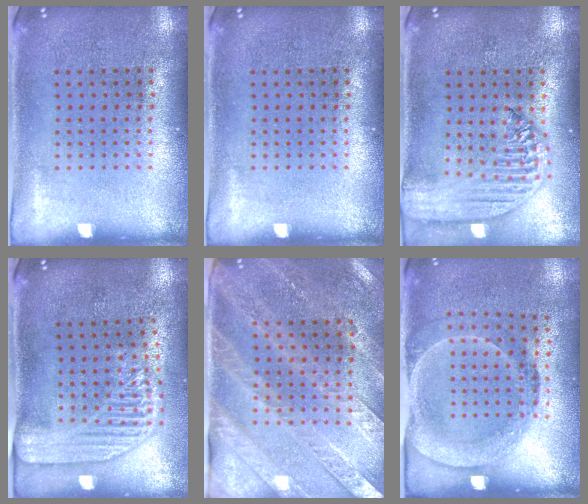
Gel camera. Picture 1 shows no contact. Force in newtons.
{"total": 0.0}
{"total": 2.5, "press": 2.1, "slide": 1.3}
{"total": 2.2, "press": 1.9, "slide": 1.2}
{"total": 2.9, "press": 2.7, "slide": 1.1}
{"total": 1.6, "press": 1.2, "slide": 1.1}